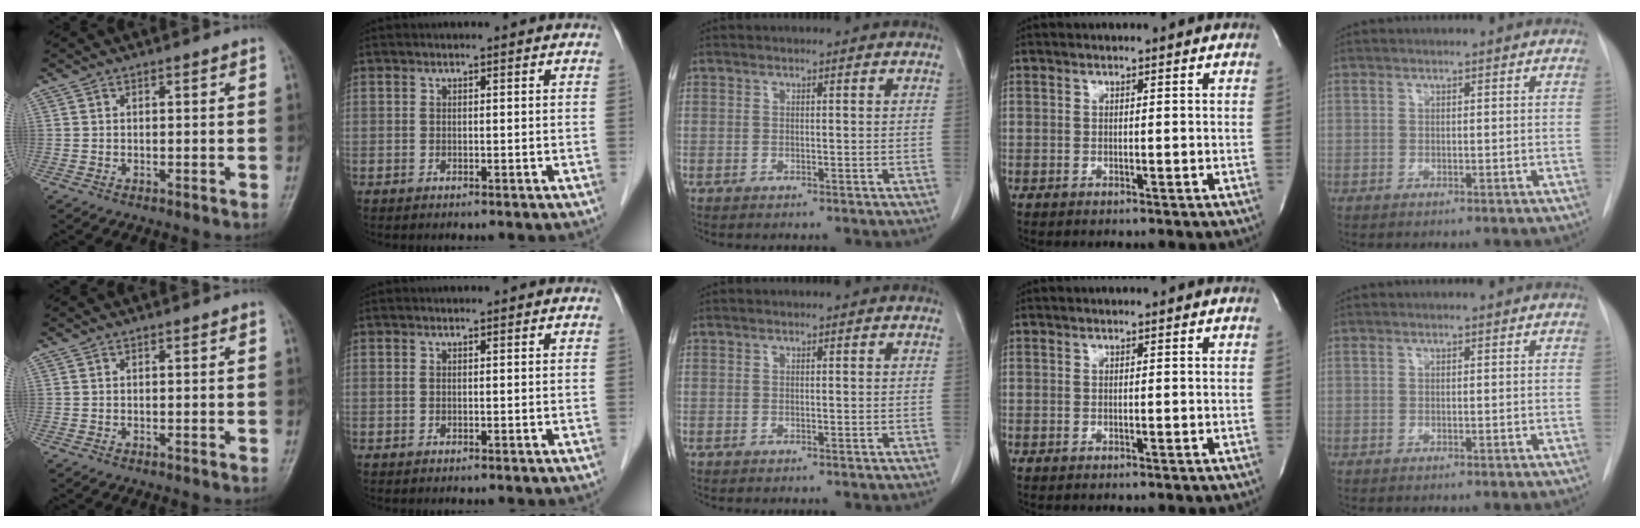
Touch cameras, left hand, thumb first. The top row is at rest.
{}